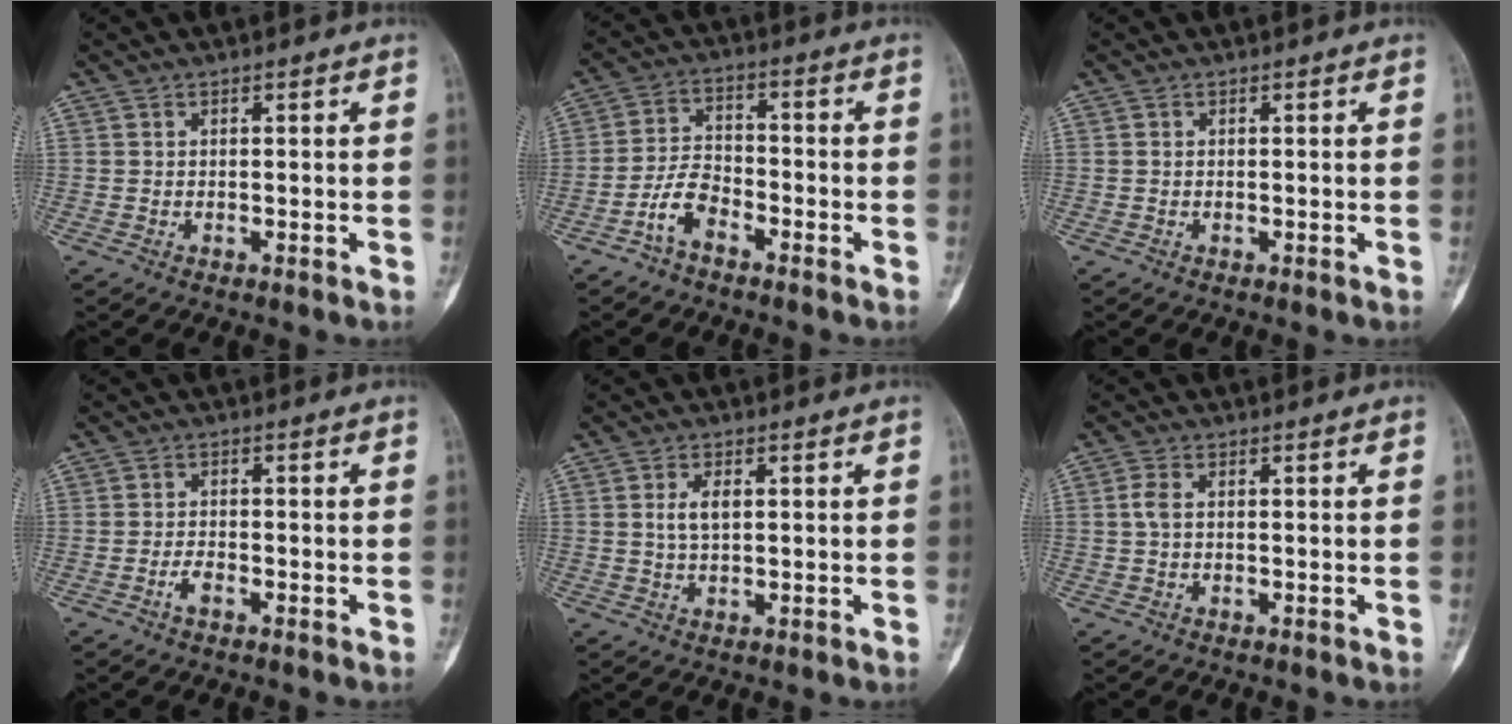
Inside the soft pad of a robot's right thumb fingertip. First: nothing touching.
{"total": 6.2, "force": [-3.8, 3.1, 3.8], "torque": [-0.070, 0.032, -0.079]}
{"total": 0.0}
{"total": 2.2, "force": [-1.3, 0.9, 1.5], "torque": [-0.031, 0.008, -0.028]}
{"total": 3.5, "force": [0.7, 1.7, 2.9], "torque": [-0.058, 0.001, 0.013]}
{"total": 2.1, "force": [0.2, 1.1, 1.8], "torque": [-0.045, 0.006, 0.003]}